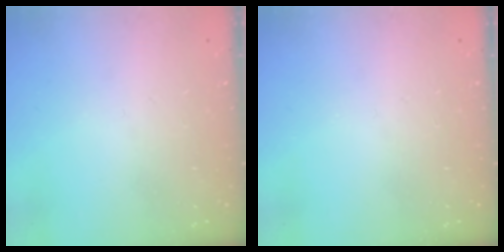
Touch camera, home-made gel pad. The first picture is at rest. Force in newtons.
{"total": 0.0}